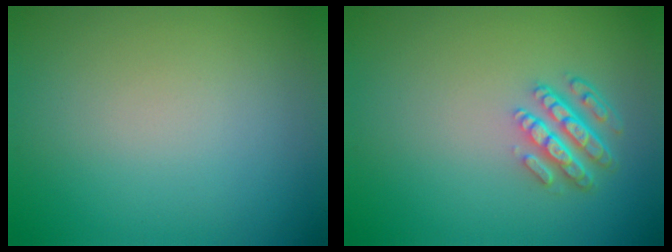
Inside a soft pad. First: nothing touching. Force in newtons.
{"total": 4.2, "press": 3.2, "slide": 2.8}